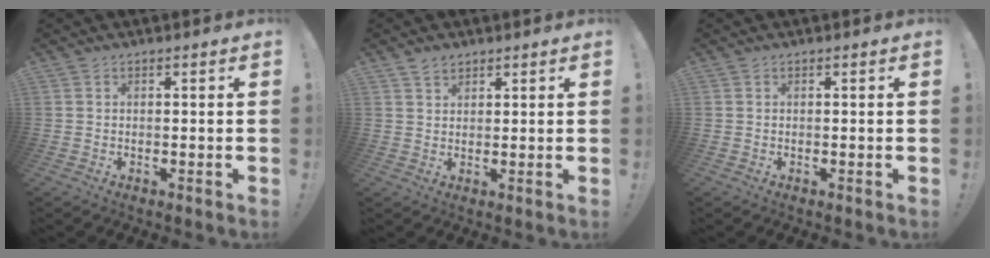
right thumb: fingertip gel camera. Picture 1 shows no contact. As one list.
[{"total": 2.6, "force": [2.0, 1.4, 0.7], "torque": [-0.004, -0.010, 0.037]}, {"total": 0.0}]